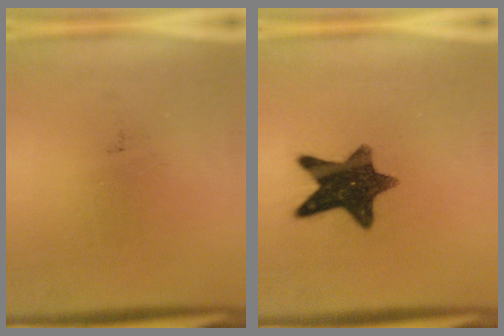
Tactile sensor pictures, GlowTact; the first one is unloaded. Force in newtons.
{"total": 11.9}